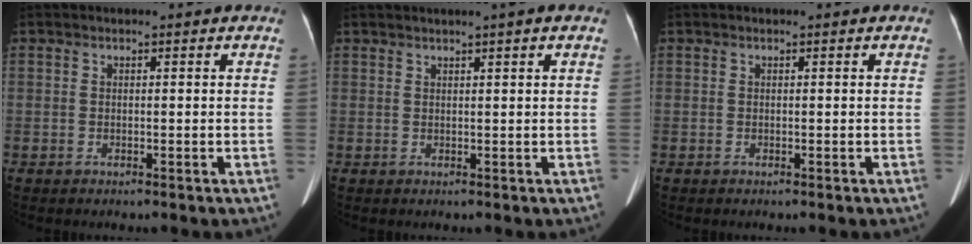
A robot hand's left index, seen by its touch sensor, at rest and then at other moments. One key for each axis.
{"total": 2.3, "fx": 1.5, "fy": -0.2, "fz": 1.7, "tx": -0.029, "ty": 0.014, "tz": 0.025}
{"total": 0.0}